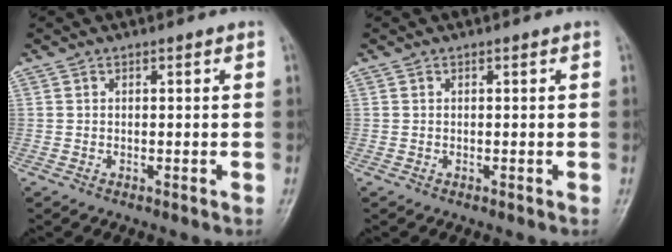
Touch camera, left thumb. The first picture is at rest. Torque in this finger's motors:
{"motor_torque": [0.03, 0.01, -0.02, -0.11, 0.00]}